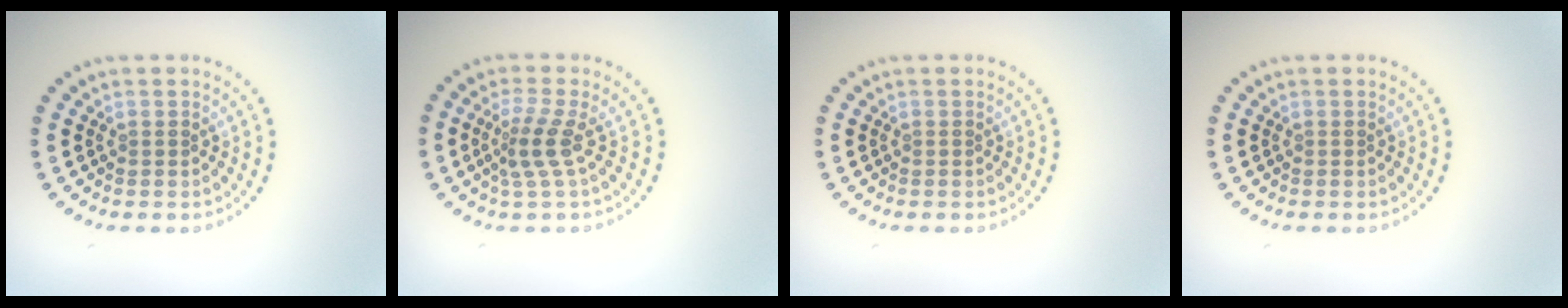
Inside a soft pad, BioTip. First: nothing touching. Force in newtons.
{"total": 2.6, "press": 1.8, "slide": 1.9}
{"total": 0.0}
{"total": 0.0}